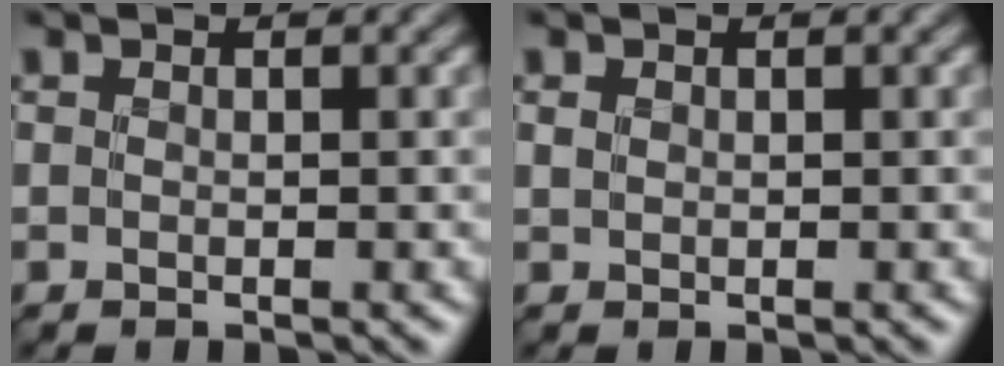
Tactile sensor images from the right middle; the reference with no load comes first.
{"total": 0.6, "force": [0.3, 0.5, 0.3], "torque": [-0.006, -0.002, 0.007]}